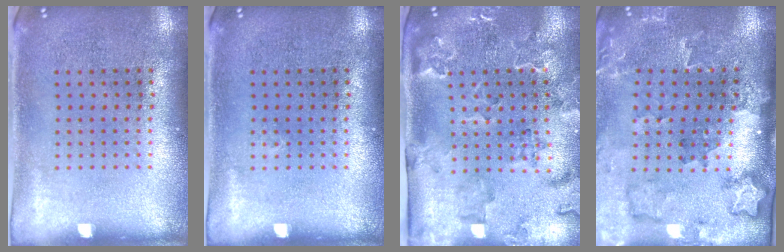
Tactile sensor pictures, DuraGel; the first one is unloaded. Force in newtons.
{"total": 0.0}
{"total": 2.3, "press": 2.3, "slide": 0.4}
{"total": 1.9, "press": 1.8, "slide": 0.4}